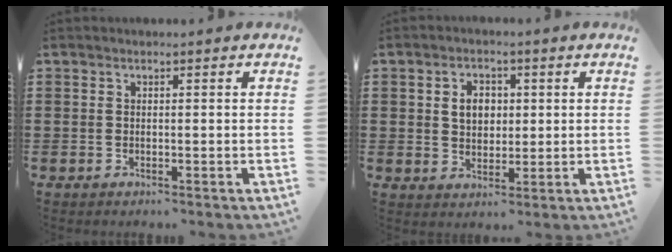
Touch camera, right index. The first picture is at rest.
{"total": 4.0, "force": [0.6, 3.0, 2.5], "torque": [-0.050, 0.009, 0.006]}